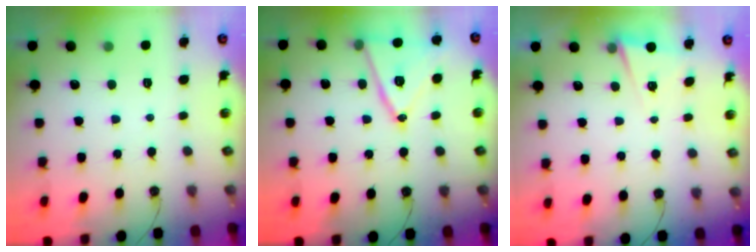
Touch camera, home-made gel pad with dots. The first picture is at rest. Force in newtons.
{"total": 17.0, "press": 16.7, "slide": 3.4}
{"total": 3.0, "press": 2.8, "slide": 0.9}